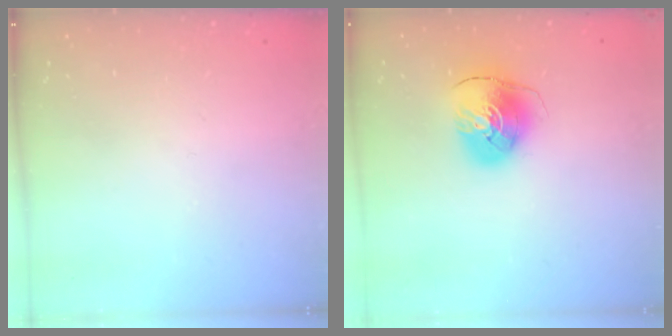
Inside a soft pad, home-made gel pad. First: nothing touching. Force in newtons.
{"total": 9.4, "press": 9.2, "slide": 1.5}